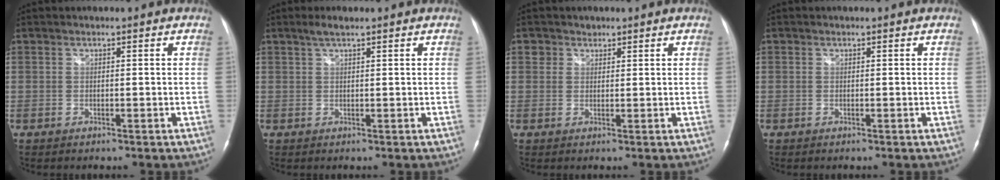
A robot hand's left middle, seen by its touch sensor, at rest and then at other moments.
{"total": 2.0, "force": [1.5, 0.1, 1.3], "torque": [-0.032, 0.005, 0.029]}
{"total": 1.8, "force": [1.2, 1.4, -0.1], "torque": [0.010, -0.002, 0.012]}
{"total": 0.0}